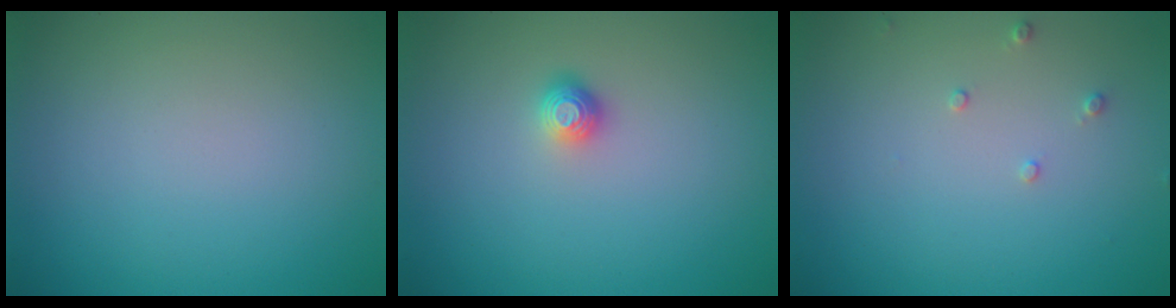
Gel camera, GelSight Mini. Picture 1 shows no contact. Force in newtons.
{"total": 1.1, "press": 1.0, "slide": 0.5}
{"total": 0.8, "press": 0.8, "slide": 0.2}